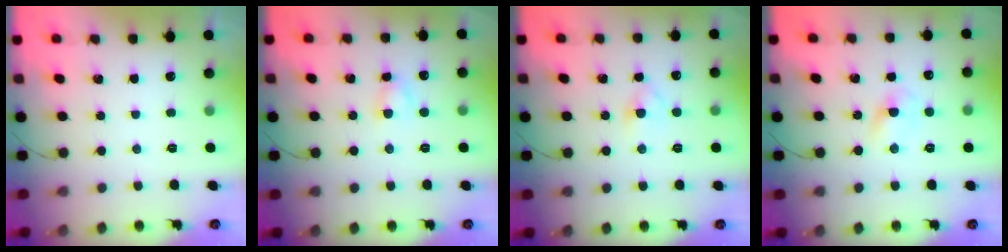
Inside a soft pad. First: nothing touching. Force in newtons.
{"total": 3.4, "press": 3.1, "slide": 1.3}
{"total": 2.8, "press": 2.7, "slide": 0.8}
{"total": 2.4, "press": 2.2, "slide": 1.0}